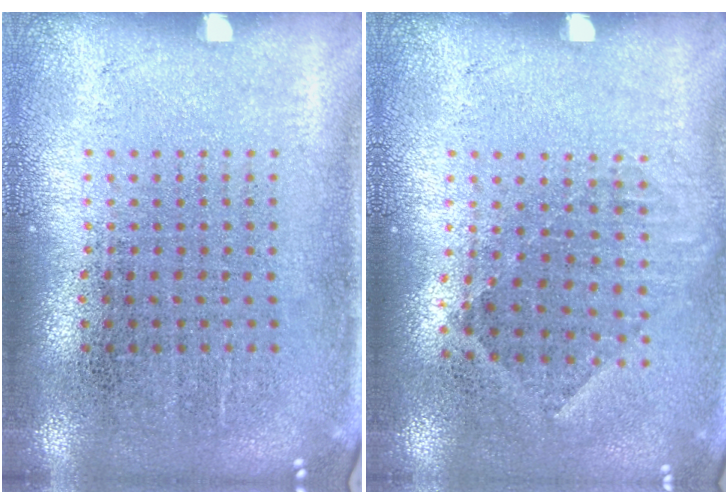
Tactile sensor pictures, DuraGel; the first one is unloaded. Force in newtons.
{"total": 0.8, "press": 0.7, "slide": 0.4}